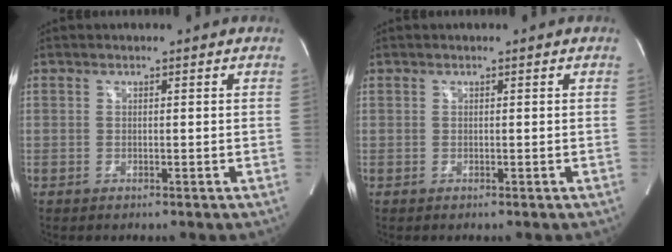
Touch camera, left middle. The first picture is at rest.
{"total": 0.0}